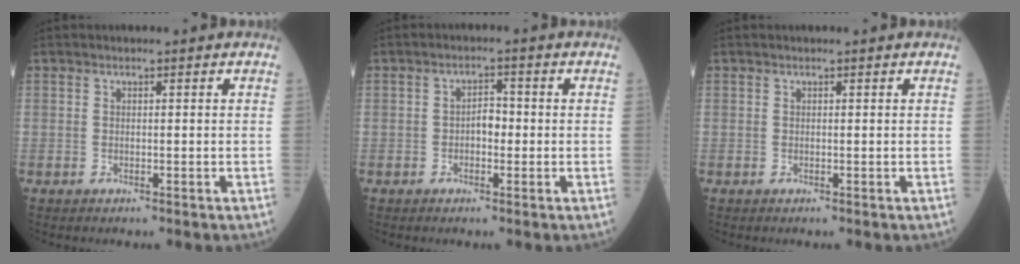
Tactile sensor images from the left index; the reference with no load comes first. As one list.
[{"total": 2.4, "force": [-0.4, 1.3, 2.0], "torque": [-0.026, 0.008, -0.010]}, {"total": 0.0}]